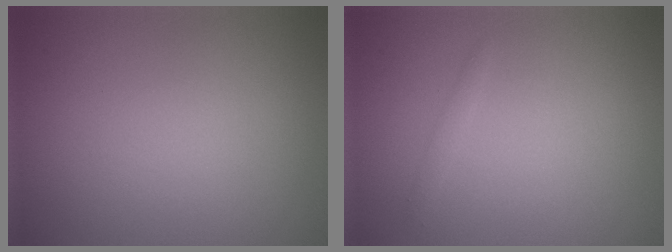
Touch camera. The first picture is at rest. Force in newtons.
{"total": 0.6, "press": 0.6, "slide": 0.0}